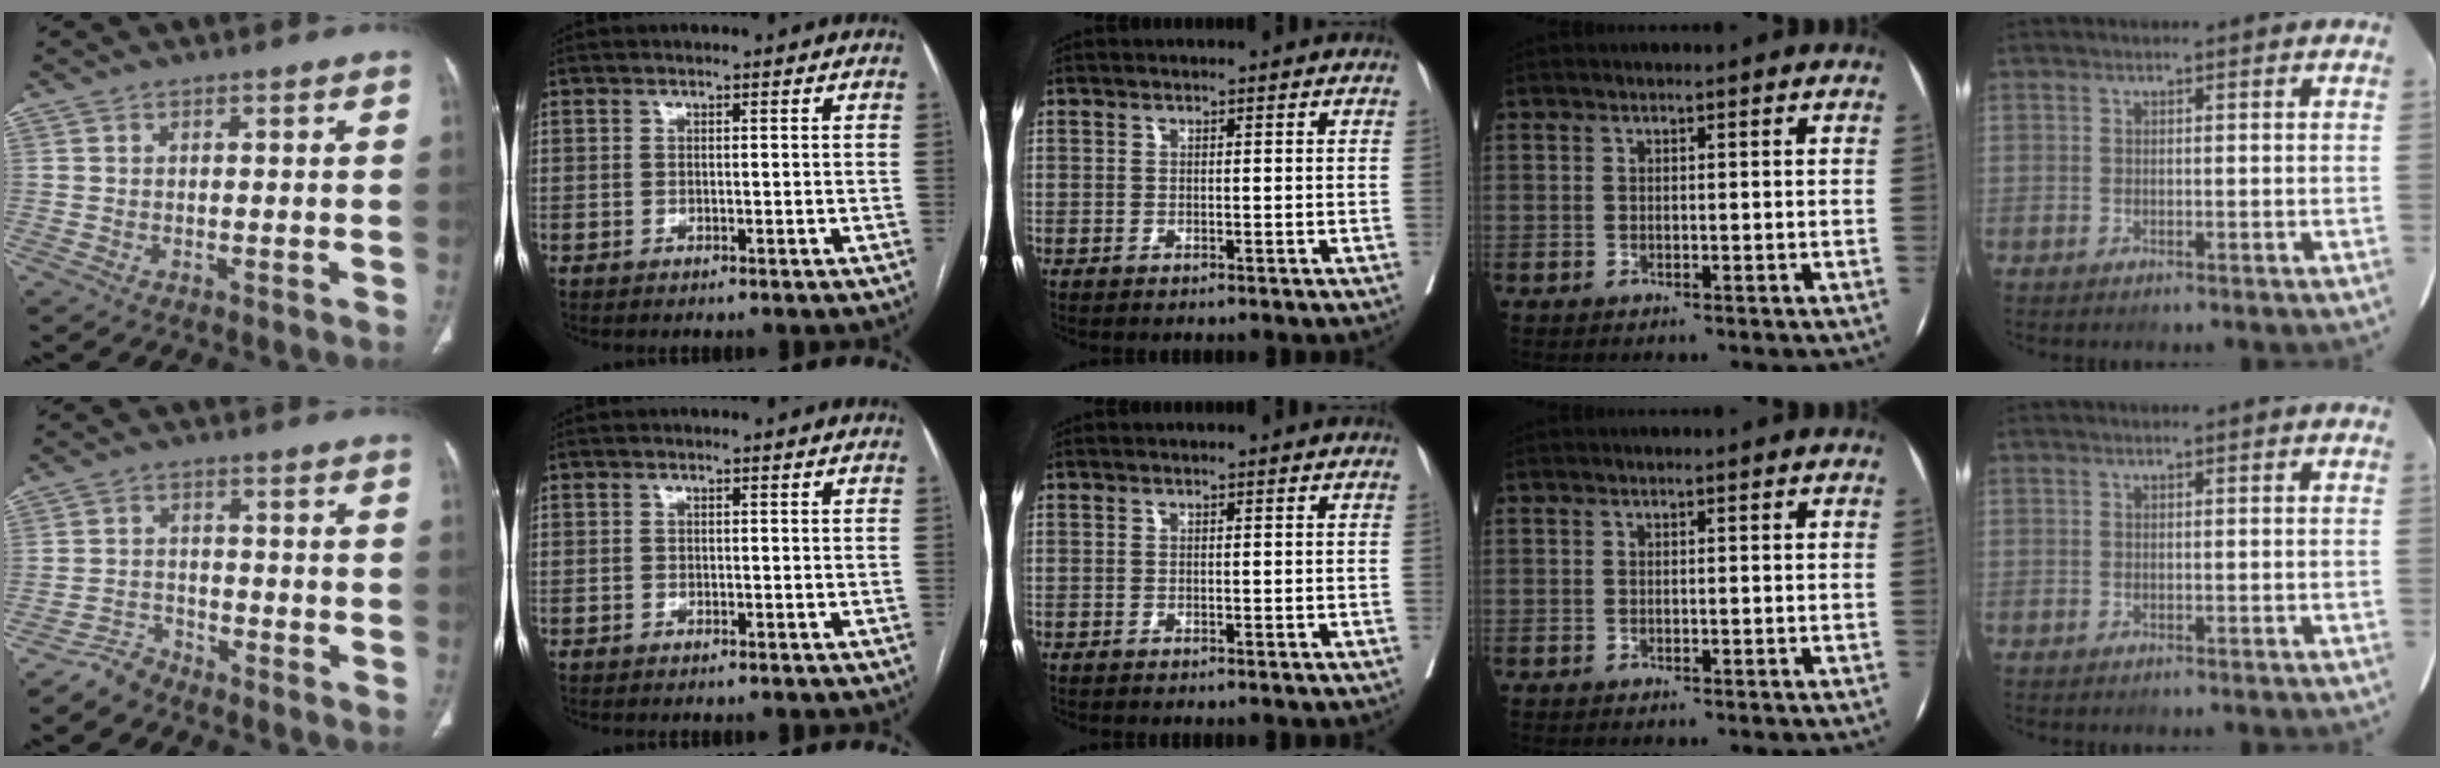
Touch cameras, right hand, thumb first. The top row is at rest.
{"thumb": {"total": 3.4, "force": [-3.2, 1.2, -0.3], "torque": [0.010, 0.014, -0.064]}}